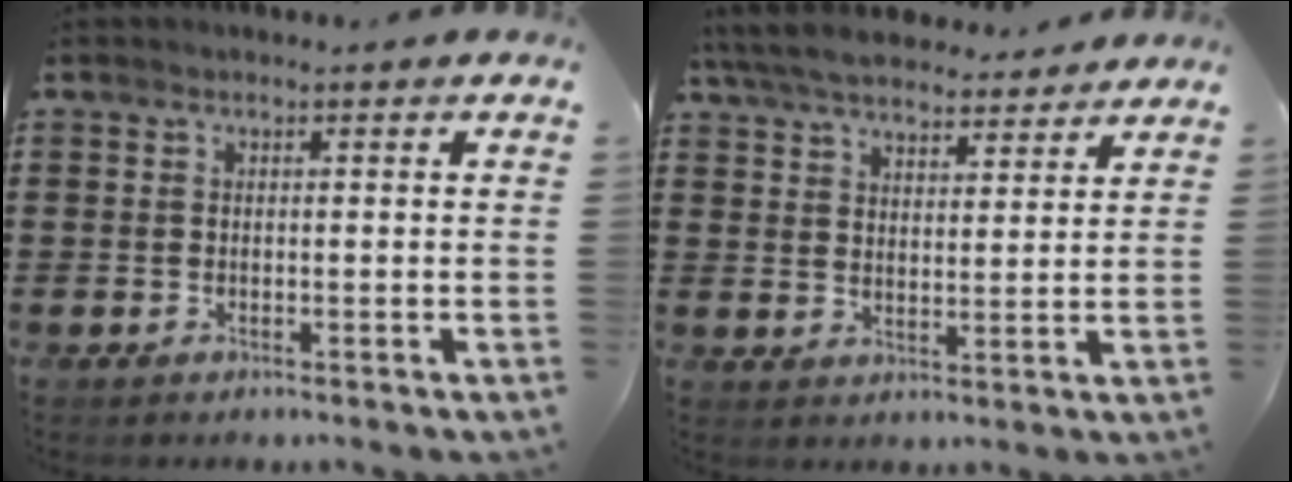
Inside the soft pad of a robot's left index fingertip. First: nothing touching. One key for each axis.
{"total": 6.3, "fx": 5.8, "fy": 1.3, "fz": 2.0, "tx": -0.061, "ty": -0.018, "tz": 0.106}